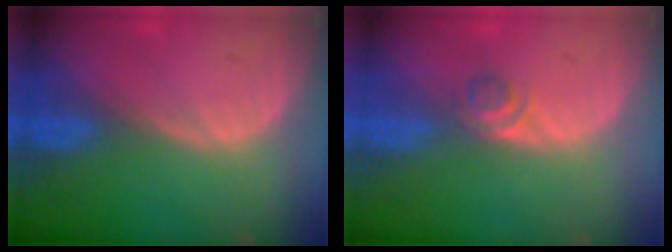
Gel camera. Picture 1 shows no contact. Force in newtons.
{"total": 2.2, "press": 2.0, "slide": 0.9}